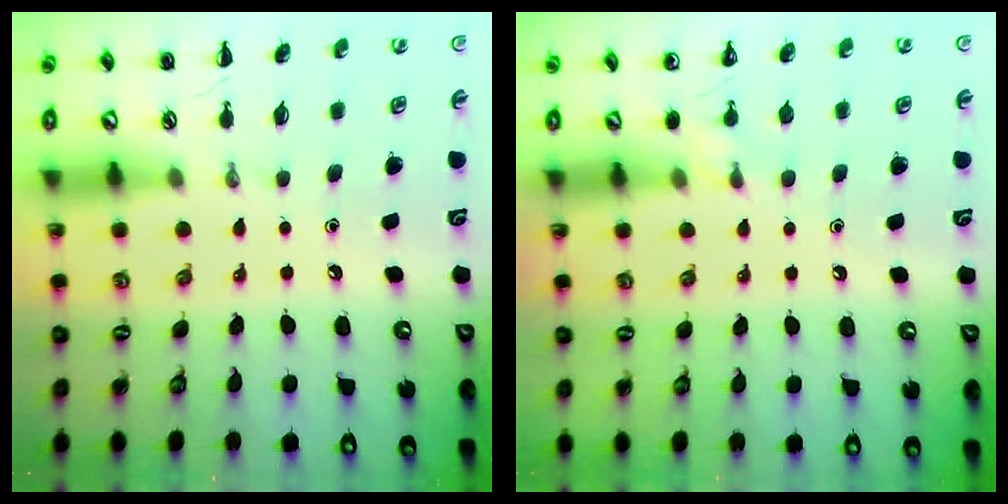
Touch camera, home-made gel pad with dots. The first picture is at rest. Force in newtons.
{"total": 6.0, "press": 5.8, "slide": 1.4}